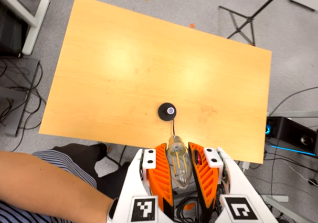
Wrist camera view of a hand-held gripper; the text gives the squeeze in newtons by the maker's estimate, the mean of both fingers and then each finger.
{"total": 20.1, "left": 21.2, "right": 19.0}